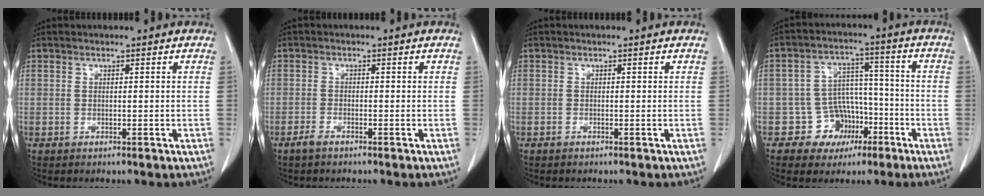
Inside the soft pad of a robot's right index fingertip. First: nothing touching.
{"total": 1.4, "force": [-1.1, 0.3, 0.8], "torque": [-0.020, -0.001, -0.020]}
{"total": 0.0}
{"total": 7.6, "force": [-3.4, 6.7, 1.1], "torque": [0.003, 0.025, -0.042]}